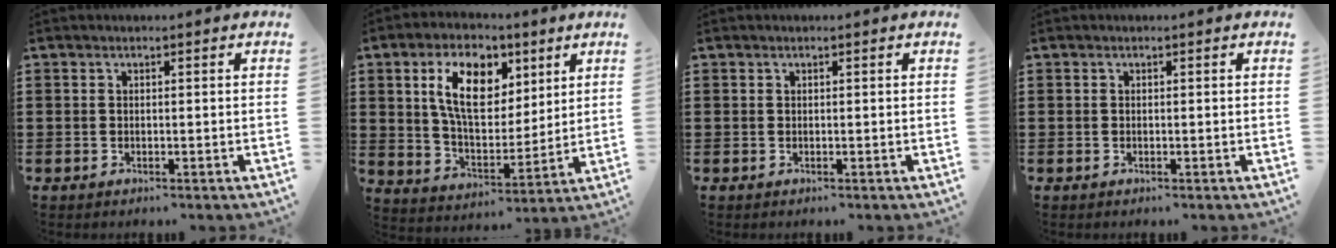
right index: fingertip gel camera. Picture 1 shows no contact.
{"total": 11.1, "force": [4.5, 6.5, 7.7], "torque": [-0.158, 0.012, 0.082]}
{"total": 0.0}
{"total": 0.0}